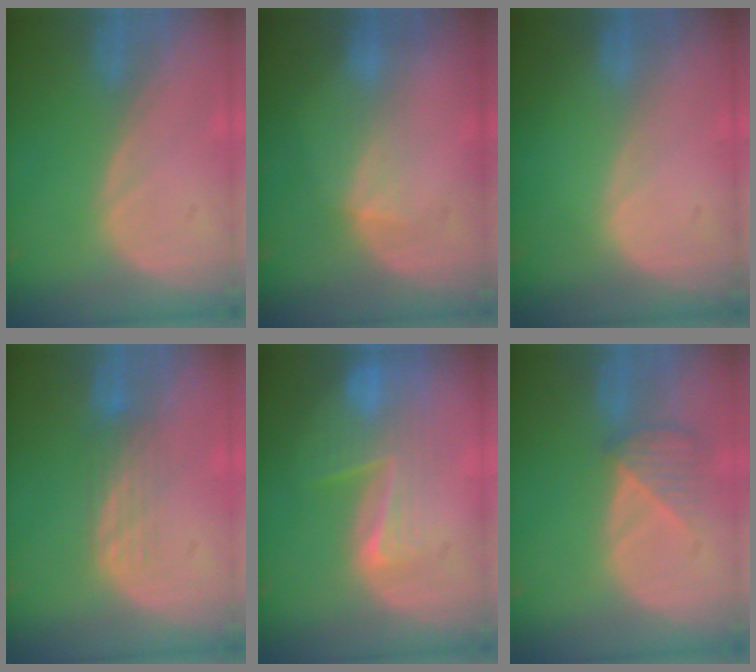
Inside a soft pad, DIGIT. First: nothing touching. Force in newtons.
{"total": 2.7, "press": 2.4, "slide": 1.2}
{"total": 0.0}
{"total": 3.3, "press": 3.0, "slide": 1.5}
{"total": 8.1, "press": 7.0, "slide": 4.1}
{"total": 3.6, "press": 3.5, "slide": 1.0}